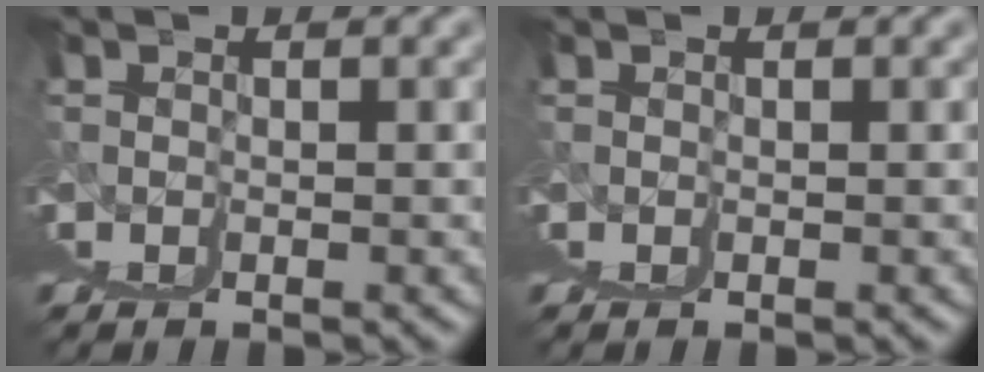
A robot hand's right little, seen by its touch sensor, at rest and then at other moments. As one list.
[{"total": 0.0}]